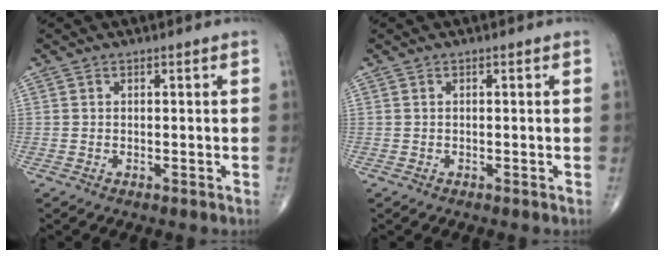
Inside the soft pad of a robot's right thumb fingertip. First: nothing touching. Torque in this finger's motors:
{"motor_torque": [0.01, 0.01, 0.00, 0.00, 0.00]}